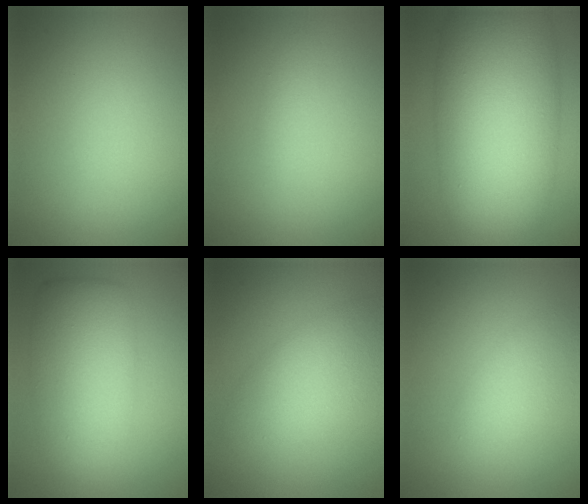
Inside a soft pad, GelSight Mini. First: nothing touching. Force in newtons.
{"total": 0.9, "press": 0.9, "slide": 0.0}
{"total": 14.9, "press": 14.9, "slide": 0.1}
{"total": 7.4, "press": 7.4, "slide": 0.1}
{"total": 4.8, "press": 4.8, "slide": 0.0}
{"total": 2.9, "press": 2.9, "slide": 0.2}